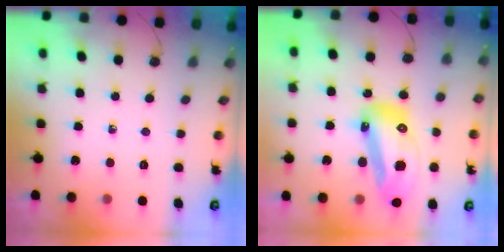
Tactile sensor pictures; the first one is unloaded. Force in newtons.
{"total": 18.9, "press": 18.8, "slide": 2.3}